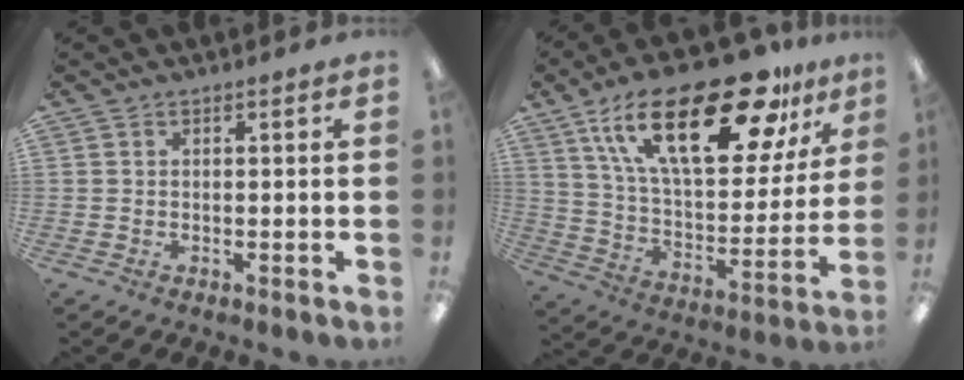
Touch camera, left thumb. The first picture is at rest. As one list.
[{"total": 28.8, "force": [16.5, 11.6, 20.5], "torque": [-0.349, -0.077, 0.278]}]